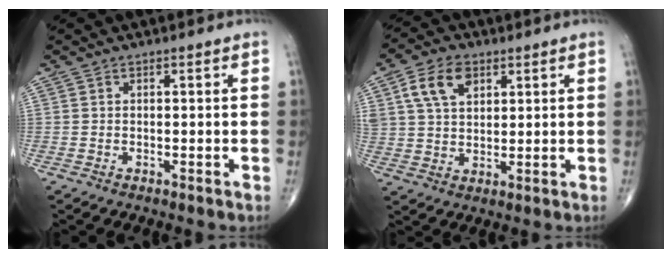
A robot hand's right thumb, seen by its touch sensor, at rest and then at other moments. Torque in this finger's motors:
{"motor_torque": [1.52, 1.50, 0.92, 0.44, 0.11]}